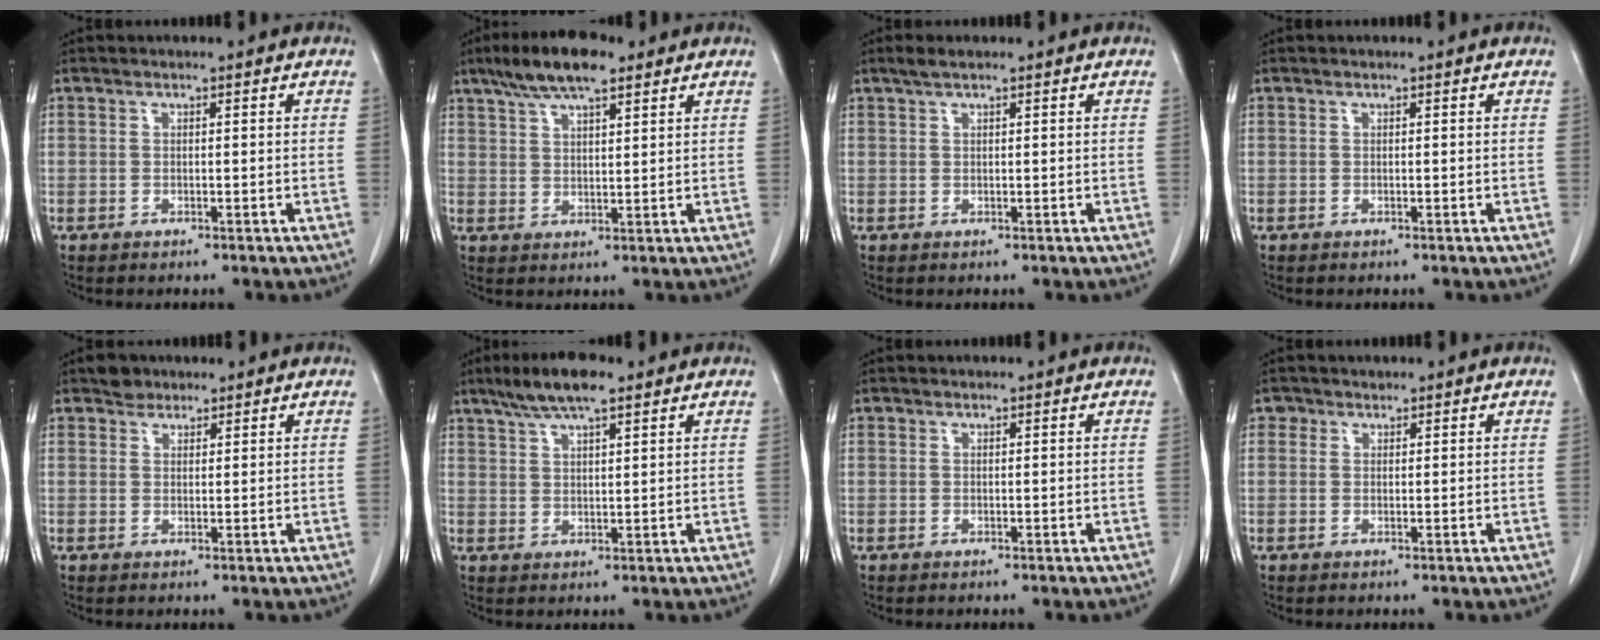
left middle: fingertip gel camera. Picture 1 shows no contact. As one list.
[{"total": 8.6, "force": [6.1, 2.1, 5.7], "torque": [-0.110, 0.015, 0.107]}, {"total": 1.5, "force": [1.2, 0.2, 1.0], "torque": [-0.026, 0.008, 0.024]}, {"total": 0.0}, {"total": 2.2, "force": [1.7, 1.3, 0.2], "torque": [-0.005, 0.004, 0.026]}, {"total": 7.0, "force": [5.1, 1.3, 4.7], "torque": [-0.095, 0.014, 0.091]}, {"total": 0.0}, {"total": 1.1, "force": [0.7, 0.8, -0.1], "torque": [0.008, 0.002, 0.008]}]